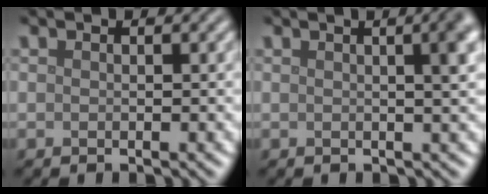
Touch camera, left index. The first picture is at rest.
{"total": 6.3, "force": [1.7, 2.8, 5.4], "torque": [-0.018, 0.037, -0.009]}